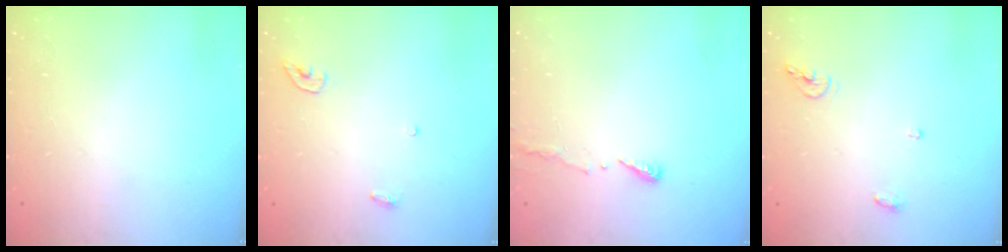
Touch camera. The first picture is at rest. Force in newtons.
{"total": 3.4, "press": 3.4, "slide": 0.3}
{"total": 3.5, "press": 3.4, "slide": 0.3}
{"total": 5.6, "press": 5.6, "slide": 0.2}